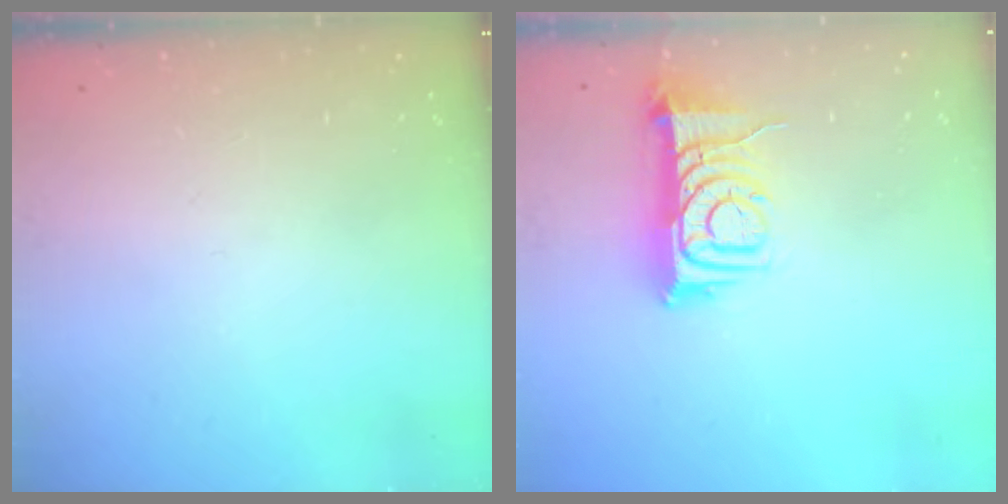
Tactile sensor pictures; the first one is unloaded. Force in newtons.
{"total": 9.5, "press": 9.5, "slide": 0.7}